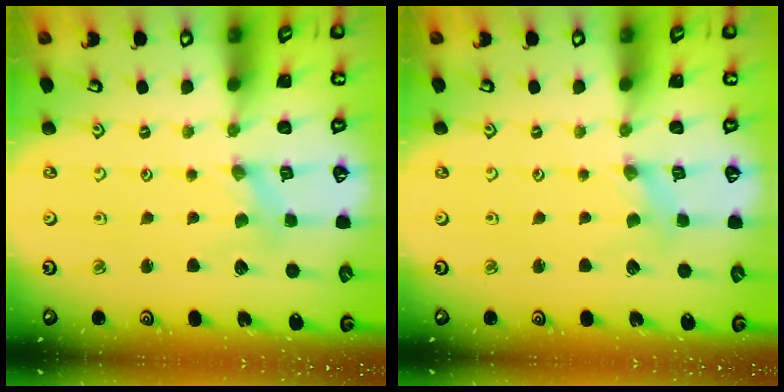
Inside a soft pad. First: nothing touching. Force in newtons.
{"total": 0.0}